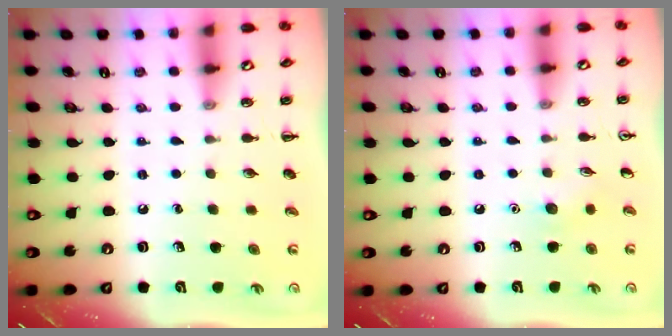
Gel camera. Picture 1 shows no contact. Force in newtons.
{"total": 4.7, "press": 4.5, "slide": 1.4}